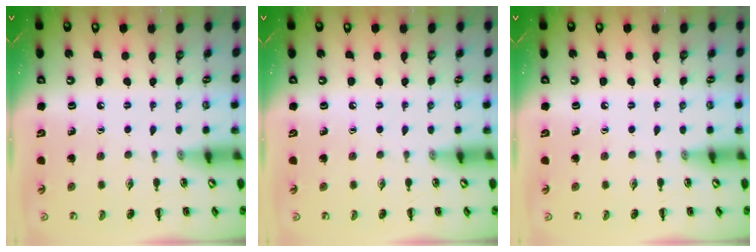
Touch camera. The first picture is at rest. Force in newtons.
{"total": 0.0}
{"total": 0.0}